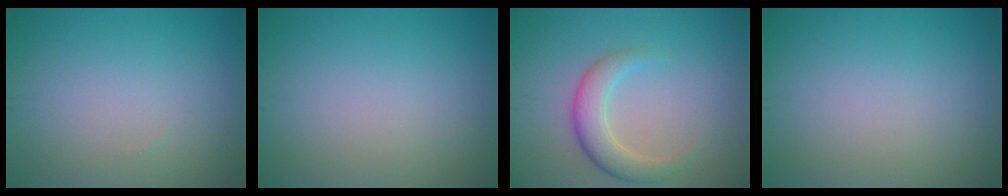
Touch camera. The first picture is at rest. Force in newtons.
{"total": 0.0}
{"total": 3.7, "press": 3.7, "slide": 0.1}
{"total": 0.0}